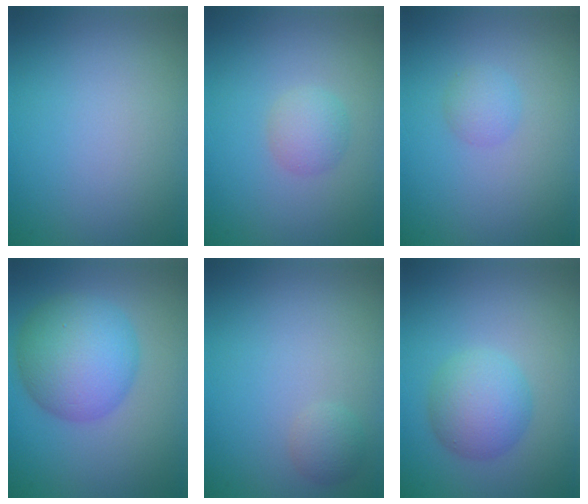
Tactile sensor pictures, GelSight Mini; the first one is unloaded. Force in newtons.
{"total": 1.9, "press": 1.9, "slide": 0.0}
{"total": 1.5, "press": 1.5, "slide": 0.1}
{"total": 7.4, "press": 7.4, "slide": 0.1}
{"total": 1.3, "press": 1.3, "slide": 0.0}
{"total": 4.1, "press": 4.1, "slide": 0.1}